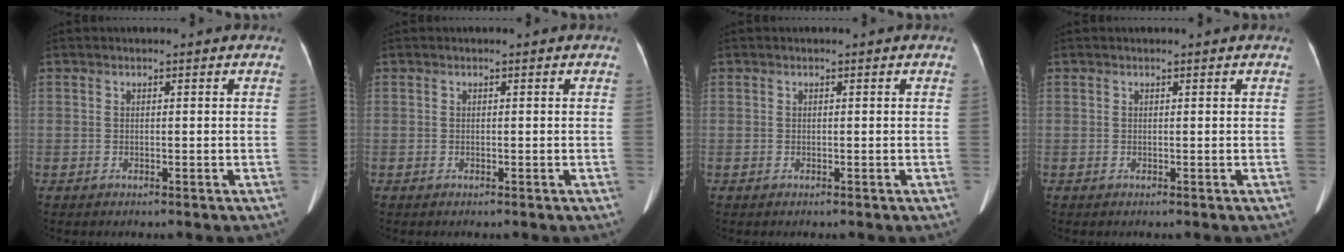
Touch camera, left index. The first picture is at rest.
{"total": 0.0}
{"total": 0.0}
{"total": 0.7, "force": [0.7, 0.0, 0.2], "torque": [-0.005, 0.007, 0.006]}